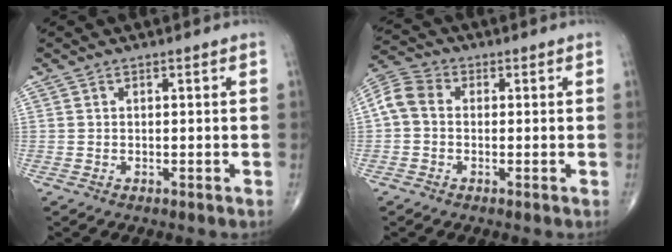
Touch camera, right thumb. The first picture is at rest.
{"total": 5.9, "force": [0.0, 4.5, 3.8], "torque": [-0.074, 0.018, -0.014]}